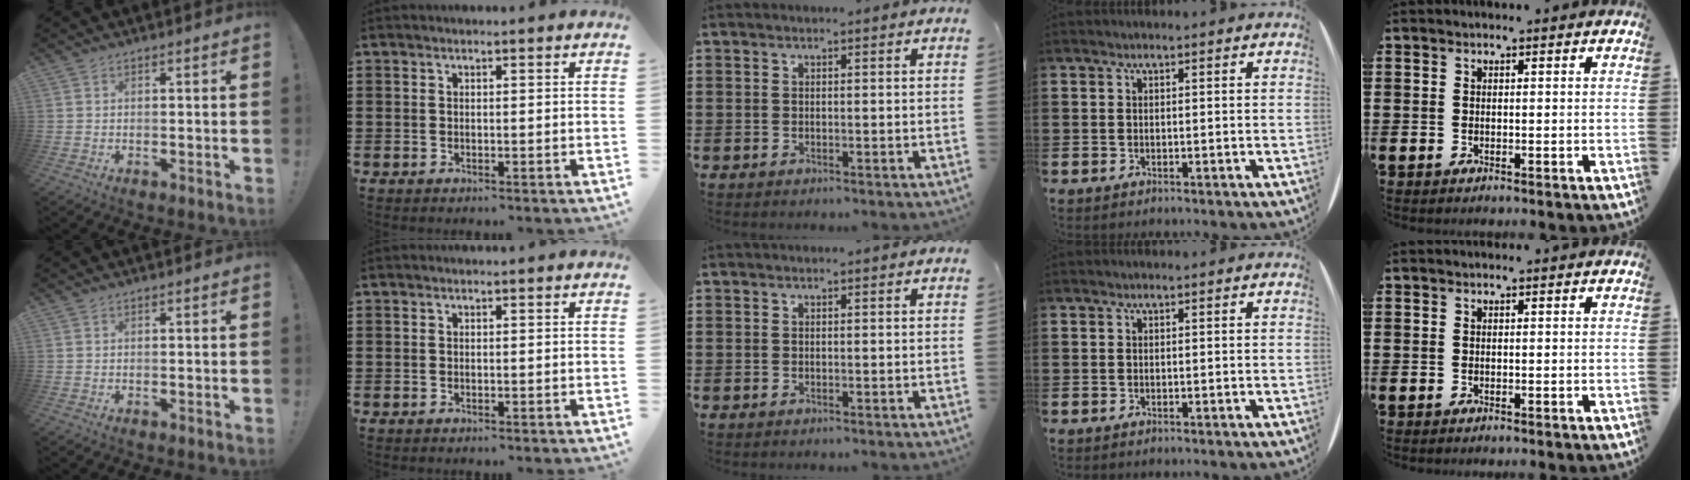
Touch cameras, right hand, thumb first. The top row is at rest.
{}